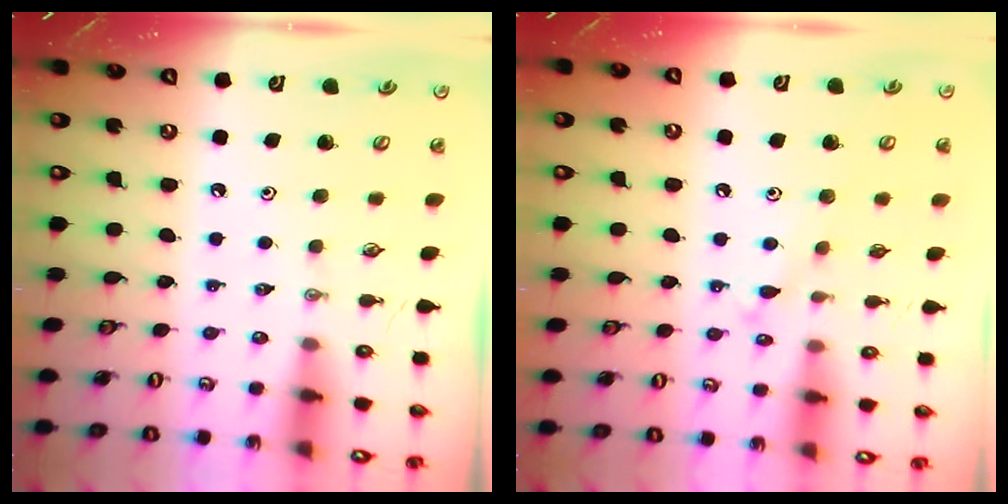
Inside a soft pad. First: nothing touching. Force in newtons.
{"total": 8.4, "press": 8.3, "slide": 0.6}